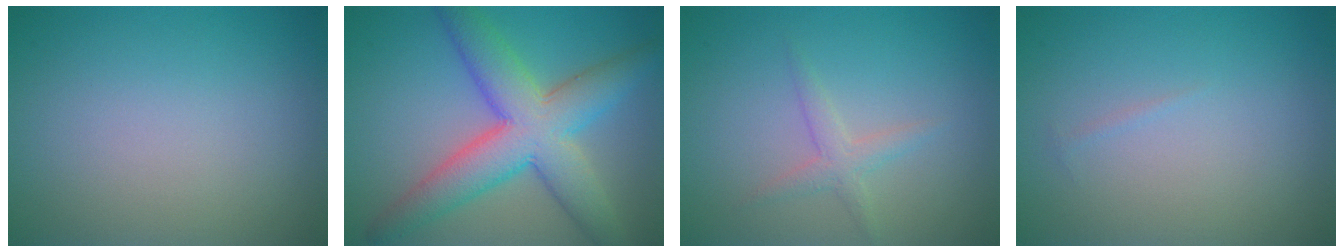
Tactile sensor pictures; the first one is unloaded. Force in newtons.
{"total": 8.5, "press": 8.5, "slide": 0.3}
{"total": 1.6, "press": 1.6, "slide": 0.1}
{"total": 0.8, "press": 0.8, "slide": 0.2}